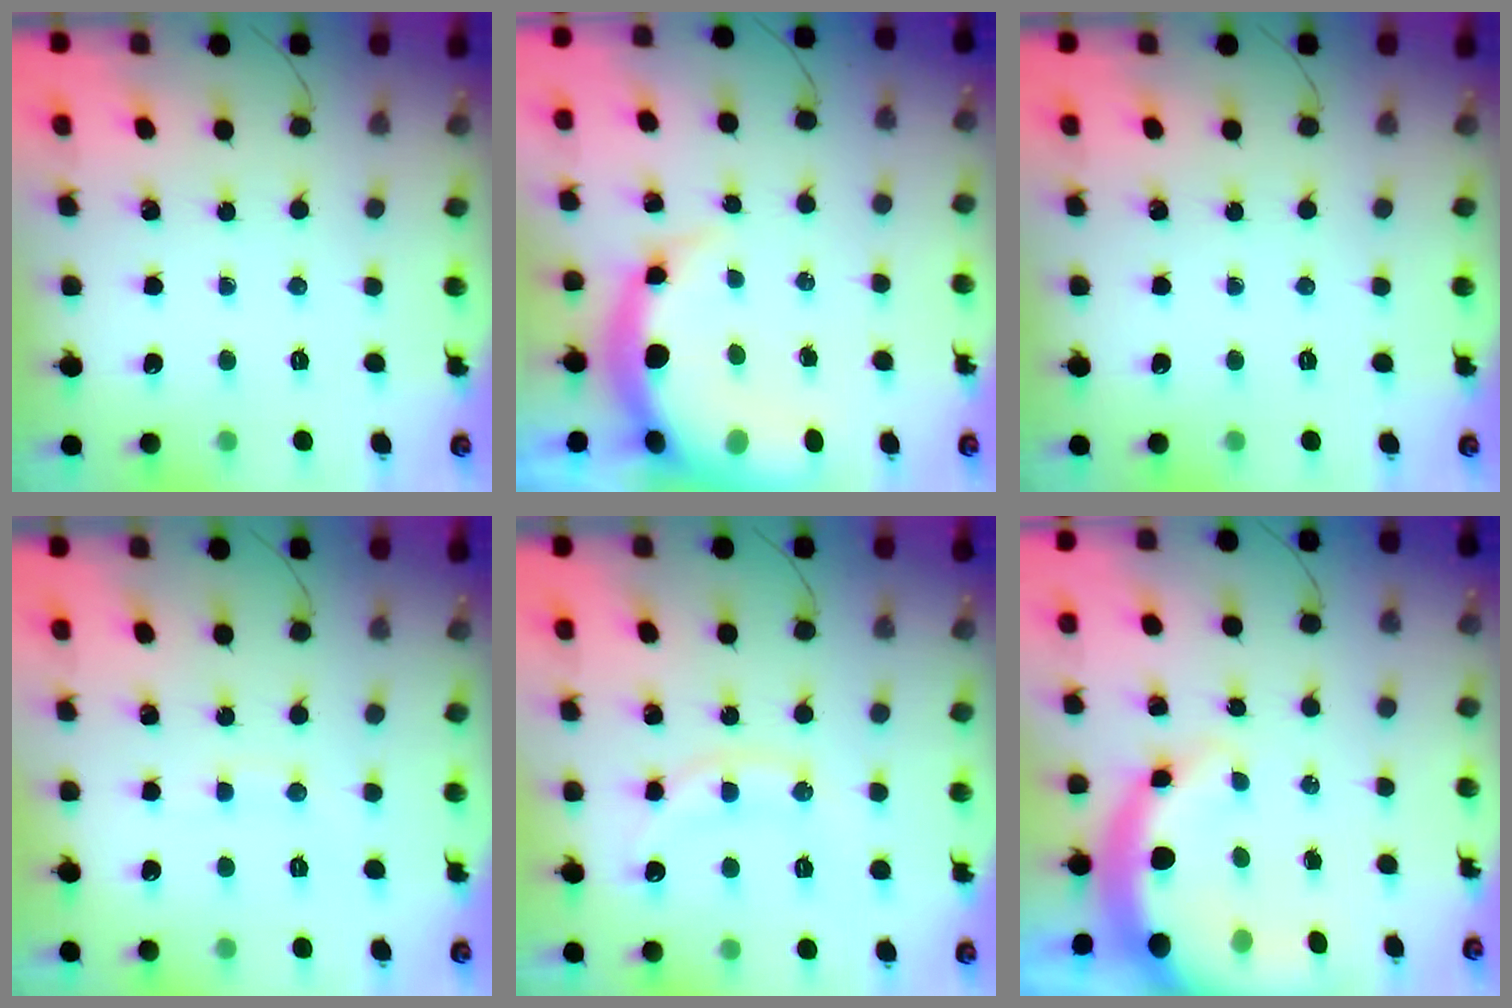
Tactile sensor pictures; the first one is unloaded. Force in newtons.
{"total": 10.3, "press": 10.0, "slide": 2.6}
{"total": 0.0}
{"total": 5.9, "press": 5.9, "slide": 0.9}
{"total": 12.8, "press": 12.8, "slide": 0.6}
{"total": 14.0, "press": 13.7, "slide": 2.9}